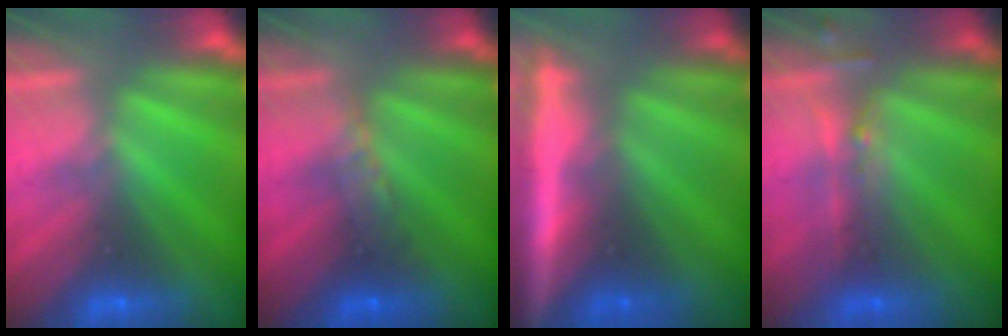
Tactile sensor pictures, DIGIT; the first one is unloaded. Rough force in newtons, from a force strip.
{"total": 2.9}
{"total": 5.8}
{"total": 2.4}